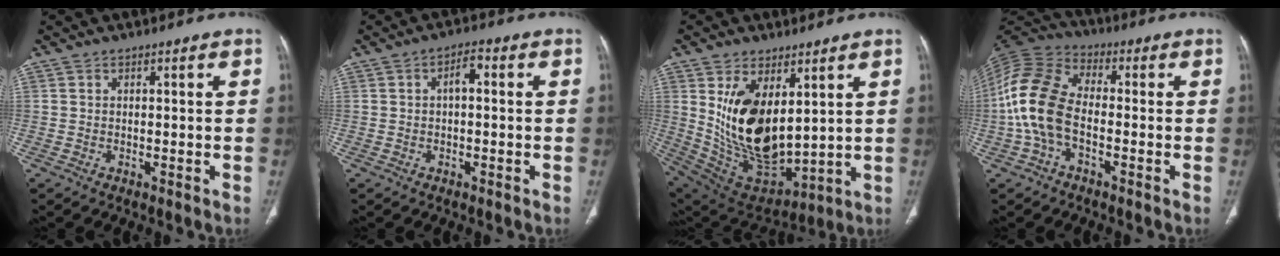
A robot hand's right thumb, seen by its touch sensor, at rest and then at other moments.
{"total": 3.0, "force": [0.2, 1.4, 2.7], "torque": [-0.041, 0.011, -0.003]}
{"total": 18.5, "force": [4.5, 10.2, 14.8], "torque": [-0.247, -0.034, 0.115]}
{"total": 13.2, "force": [-2.4, 8.0, 10.3], "torque": [-0.224, 0.033, -0.055]}